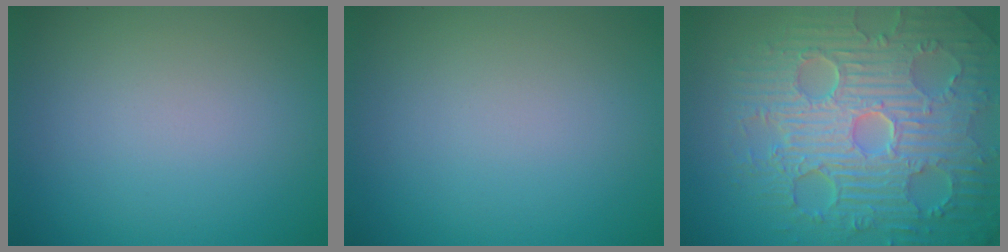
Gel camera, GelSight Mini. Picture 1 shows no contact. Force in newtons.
{"total": 0.0}
{"total": 10.7, "press": 7.2, "slide": 7.9}